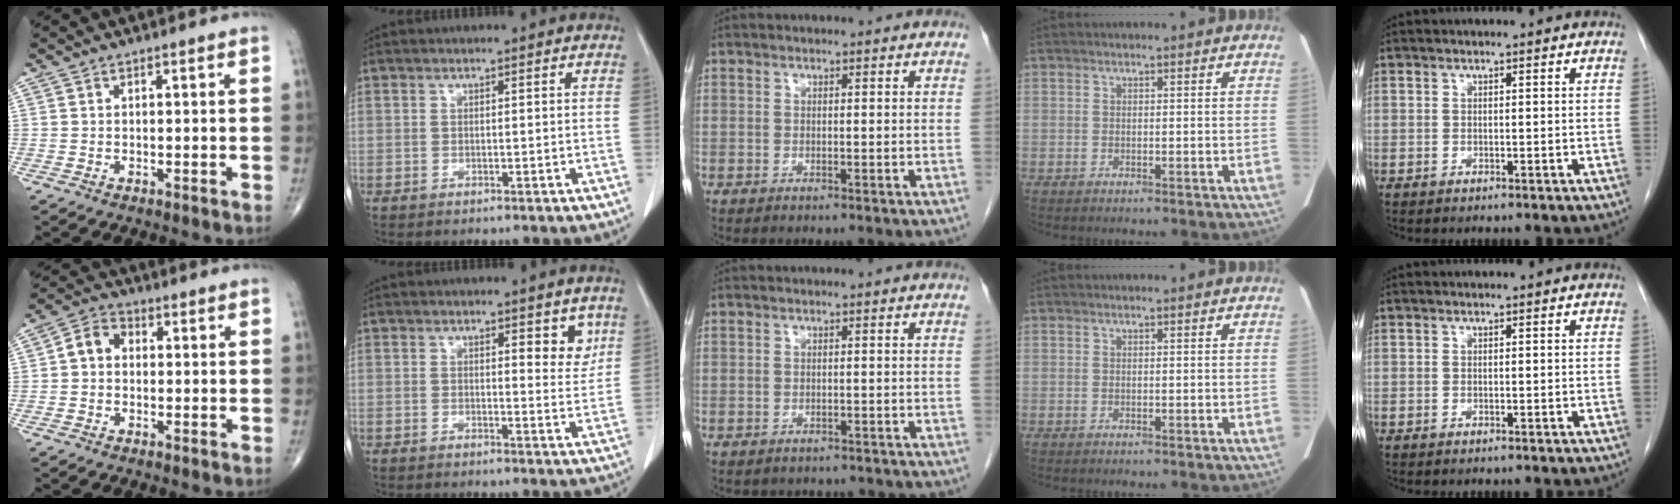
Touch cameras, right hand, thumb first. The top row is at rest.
{"thumb": {"total": 5.1, "force": [0.1, 4.1, 3.1], "torque": [-0.044, 0.019, -0.009]}, "index": {"total": 3.8, "force": [2.1, 1.4, 2.8], "torque": [-0.027, -0.013, 0.023]}, "middle": {"total": 4.1, "force": [-3.6, 1.8, 0.6], "torque": [-0.006, 0.005, -0.040]}}